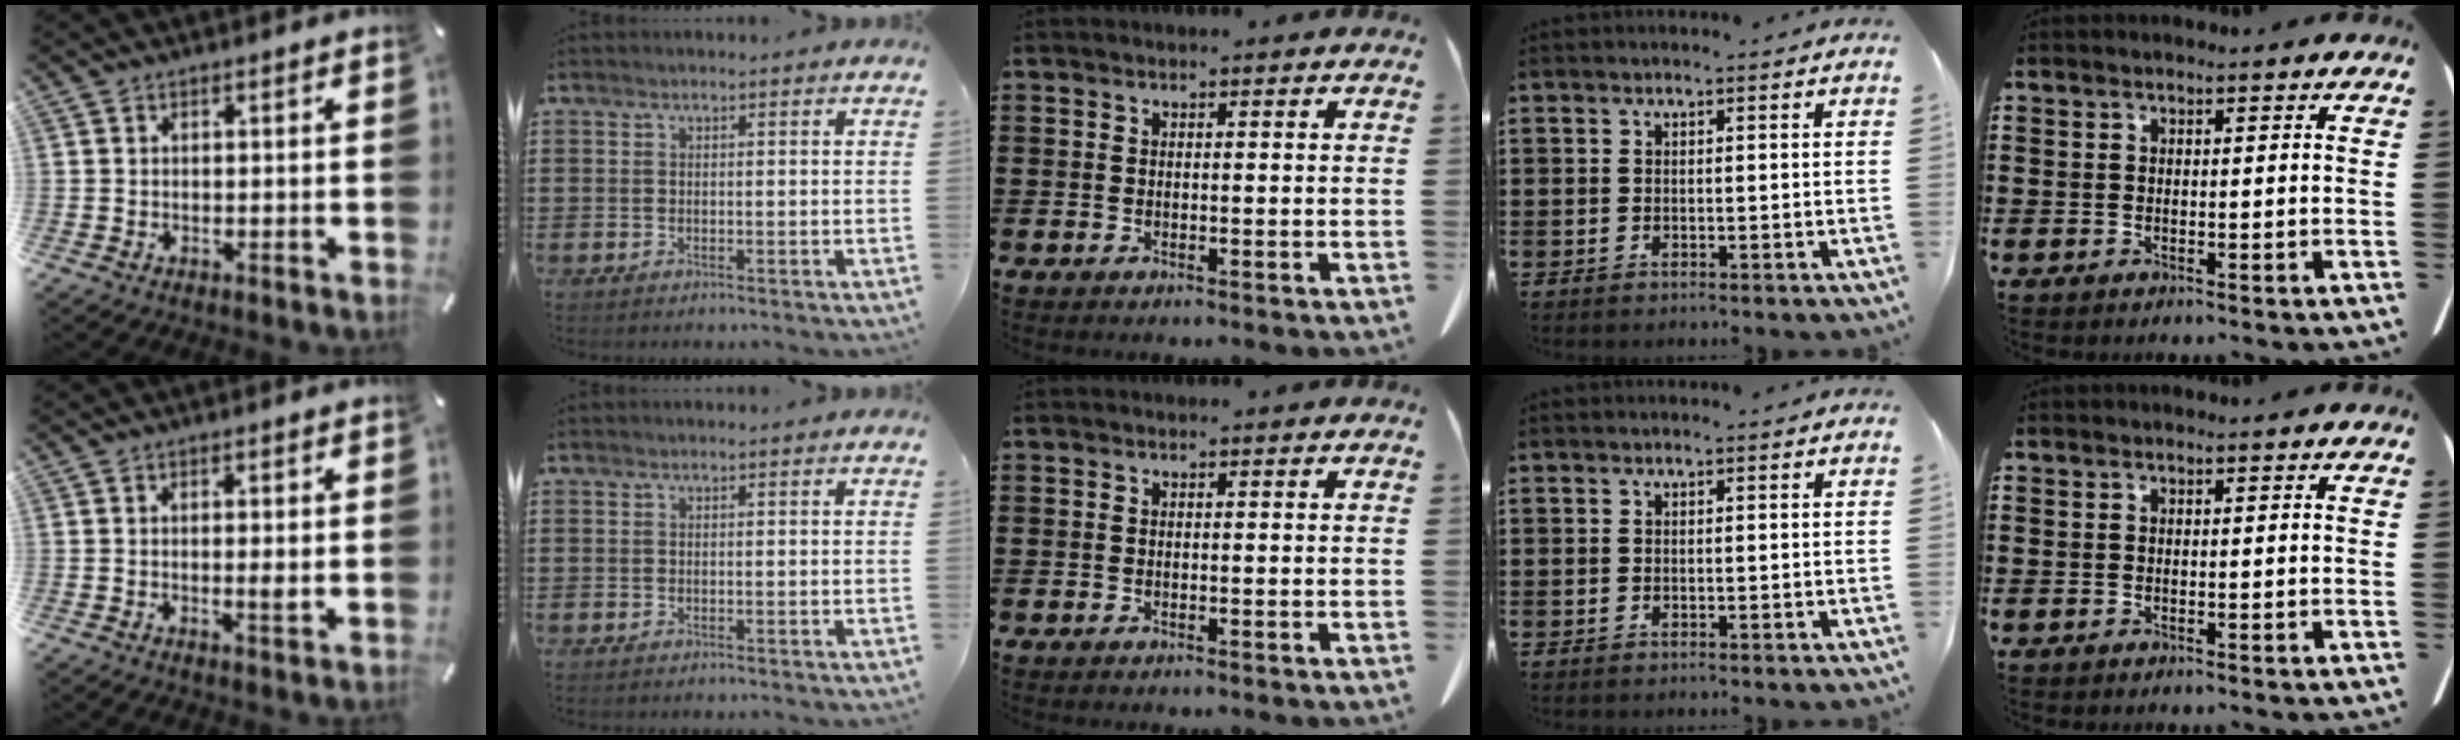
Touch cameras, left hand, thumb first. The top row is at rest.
{"thumb": {"total": 2.8, "force": [-0.2, 0.5, 2.8], "torque": [-0.047, -0.003, -0.005]}}